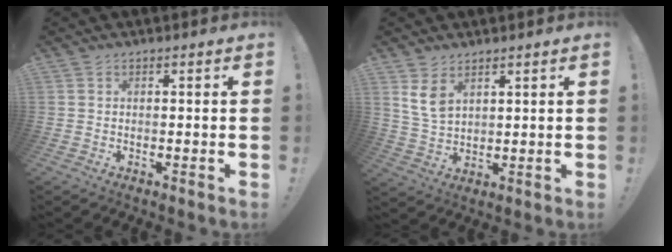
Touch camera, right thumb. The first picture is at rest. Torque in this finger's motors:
{"motor_torque": [0.03, 0.05, 0.43, 0.37, 0.02]}